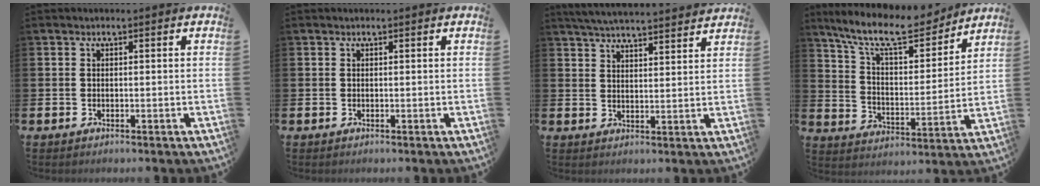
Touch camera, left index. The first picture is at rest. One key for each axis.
{"total": 0.0}
{"total": 5.2, "fx": 5.1, "fy": -0.1, "fz": 0.7, "tx": -0.023, "ty": -0.033, "tz": 0.090}
{"total": 11.8, "fx": 10.2, "fy": 3.0, "fz": 5.0, "tx": -0.128, "ty": -0.063, "tz": 0.178}